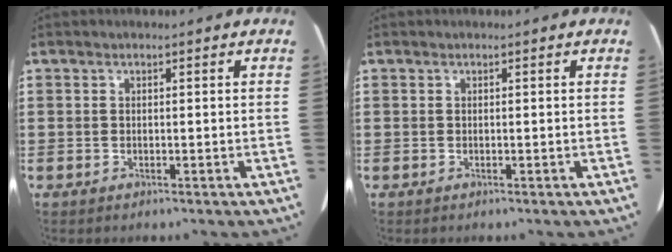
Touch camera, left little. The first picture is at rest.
{"total": 0.0}